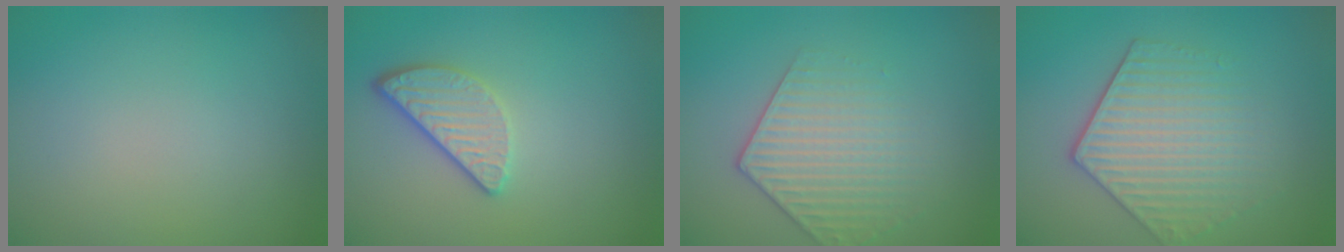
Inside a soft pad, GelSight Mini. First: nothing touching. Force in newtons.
{"total": 3.4, "press": 2.8, "slide": 1.9}
{"total": 3.3, "press": 3.2, "slide": 1.0}
{"total": 4.4, "press": 3.8, "slide": 2.3}